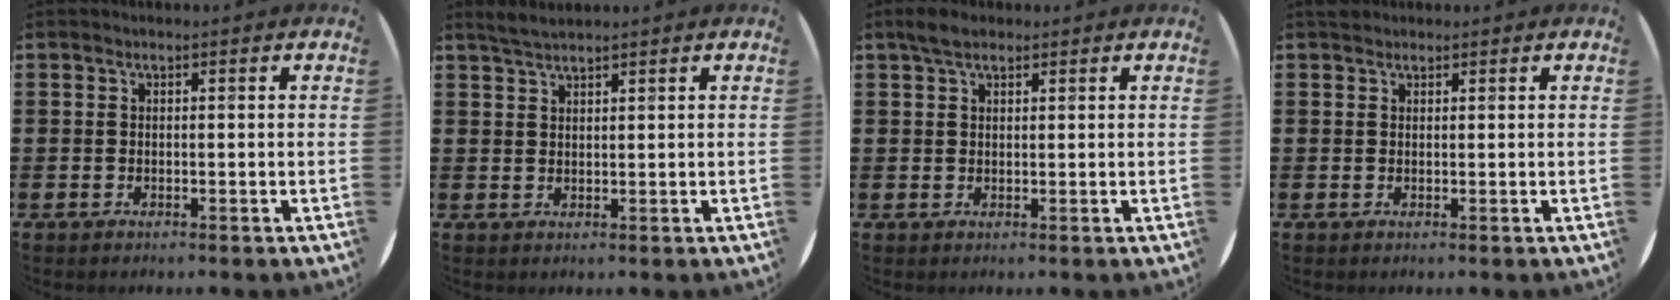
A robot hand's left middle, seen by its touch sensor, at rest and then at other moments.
{"total": 2.1, "force": [2.0, 0.1, 0.7], "torque": [-0.015, 0.003, 0.037]}
{"total": 2.7, "force": [2.1, 1.1, 1.3], "torque": [-0.022, 0.005, 0.037]}
{"total": 0.9, "force": [0.8, 0.3, 0.0], "torque": [0.007, -0.001, 0.014]}